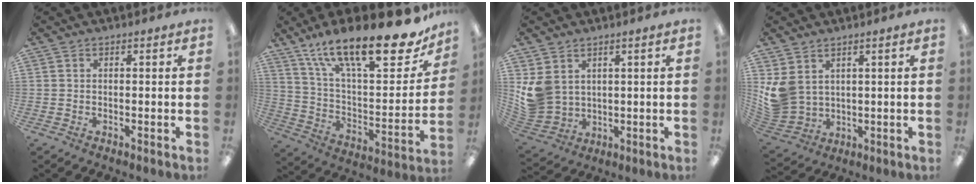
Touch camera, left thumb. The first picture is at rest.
{"total": 25.4, "force": [17.7, 8.0, 16.4], "torque": [-0.250, -0.113, 0.294]}
{"total": 7.8, "force": [3.2, 6.3, 3.3], "torque": [-0.087, -0.009, 0.065]}
{"total": 7.9, "force": [3.3, 5.9, 4.0], "torque": [-0.097, -0.014, 0.067]}